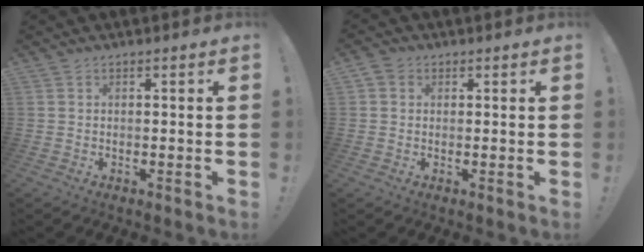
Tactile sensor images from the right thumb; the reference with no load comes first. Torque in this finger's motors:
{"motor_torque": [0.00, 0.00, 0.10, -0.03, 0.00]}